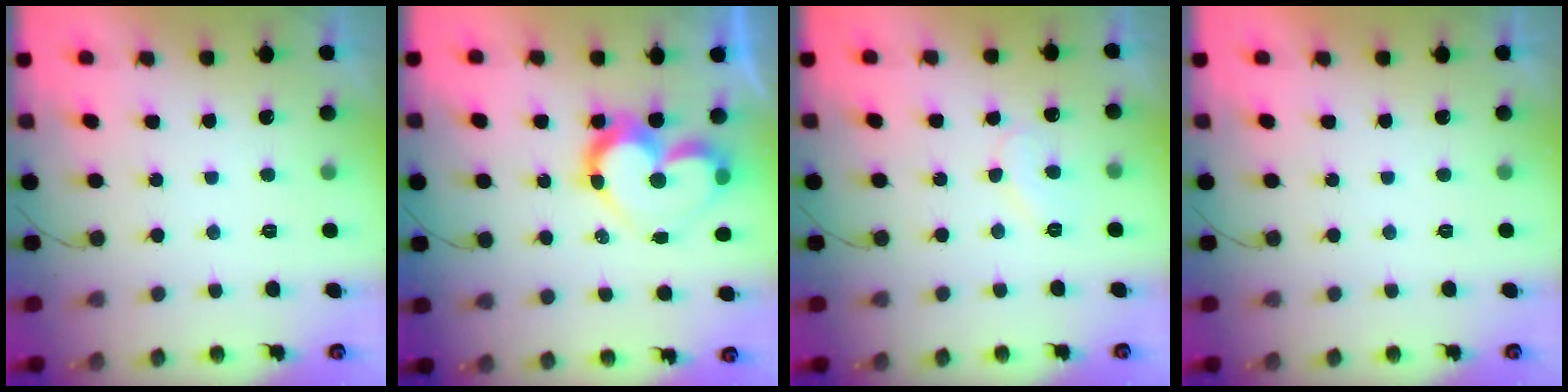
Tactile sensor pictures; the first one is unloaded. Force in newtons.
{"total": 12.9, "press": 12.9, "slide": 1.5}
{"total": 8.3, "press": 8.3, "slide": 0.5}
{"total": 1.7, "press": 1.7, "slide": 0.0}